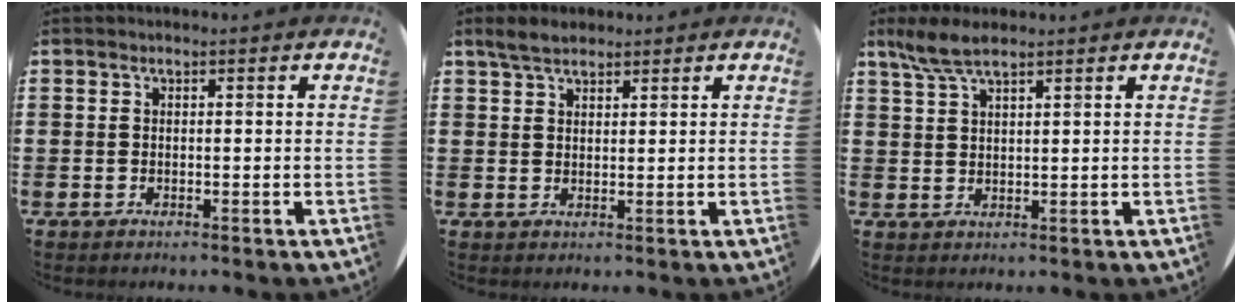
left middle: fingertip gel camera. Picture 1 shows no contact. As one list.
[{"total": 3.1, "force": [2.6, 1.2, 1.2], "torque": [-0.021, 0.002, 0.048]}, {"total": 4.6, "force": [3.5, 1.0, 2.7], "torque": [-0.062, -0.001, 0.064]}]